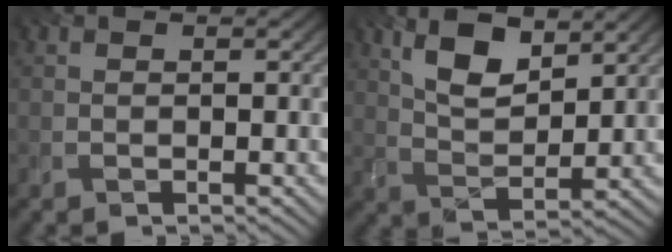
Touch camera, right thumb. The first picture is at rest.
{"total": 7.8, "force": [4.4, 3.3, 5.6], "torque": [-0.118, 0.002, 0.090]}